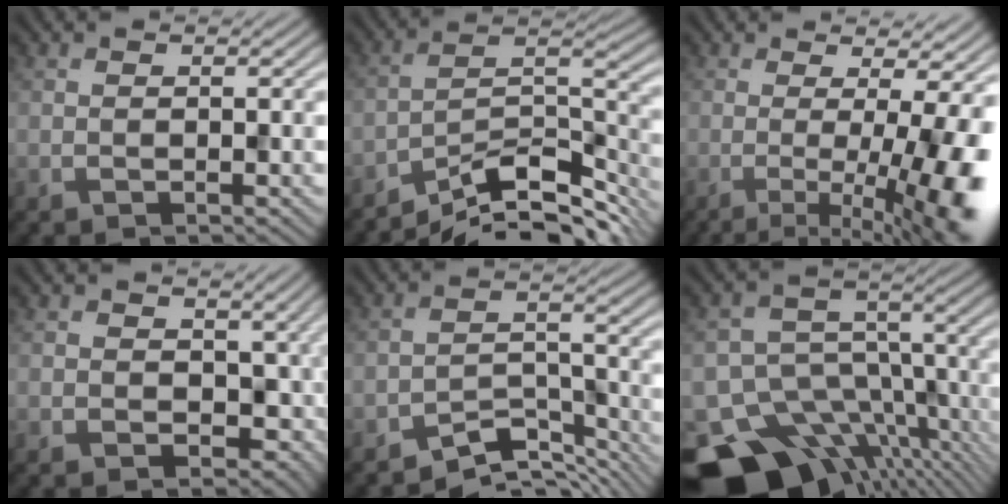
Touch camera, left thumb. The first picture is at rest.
{"total": 12.7, "force": [-10.1, 3.2, 7.1], "torque": [-0.119, -0.001, -0.169]}
{"total": 13.0, "force": [-2.1, 3.6, 12.3], "torque": [-0.140, -0.008, -0.025]}
{"total": 6.4, "force": [-0.1, 4.8, 4.3], "torque": [-0.076, -0.017, -0.004]}
{"total": 7.3, "force": [-6.4, 2.2, 2.6], "torque": [-0.034, 0.001, -0.115]}
{"total": 16.4, "force": [-9.9, 9.9, 8.6], "torque": [-0.164, -0.032, -0.141]}